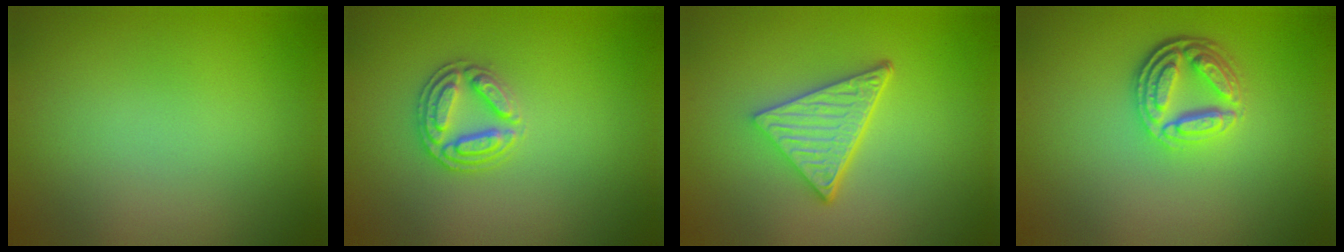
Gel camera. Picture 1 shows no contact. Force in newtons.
{"total": 2.8, "press": 2.8, "slide": 0.3}
{"total": 5.2, "press": 3.7, "slide": 3.7}
{"total": 4.6, "press": 3.5, "slide": 3.0}